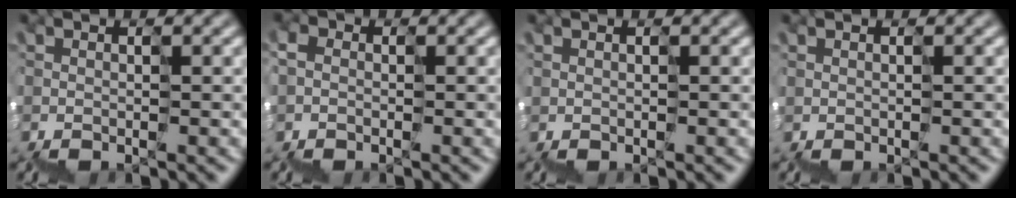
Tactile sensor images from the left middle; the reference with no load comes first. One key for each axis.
{"total": 1.1, "fx": -0.9, "fy": 0.6, "fz": 0.1, "tx": -0.029, "ty": 0.004, "tz": -0.013}
{"total": 0.0}
{"total": 0.0}